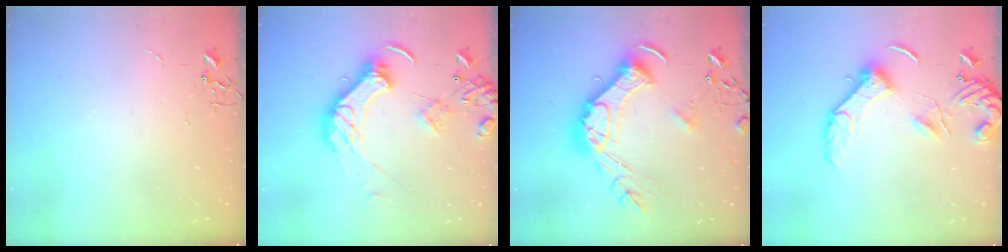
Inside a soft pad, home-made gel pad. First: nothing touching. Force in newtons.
{"total": 16.1, "press": 15.9, "slide": 2.8}
{"total": 22.4, "press": 22.3, "slide": 2.4}
{"total": 13.5, "press": 13.4, "slide": 1.7}